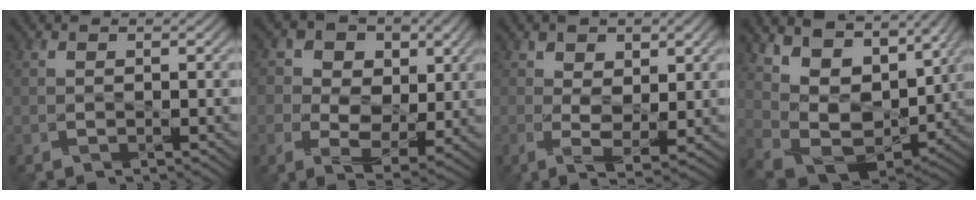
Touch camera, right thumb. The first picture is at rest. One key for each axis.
{"total": 7.9, "fx": 1.3, "fy": 6.1, "fz": 4.8, "tx": -0.099, "ty": -0.001, "tz": 0.012}
{"total": 4.9, "fx": 1.4, "fy": 2.1, "fz": 4.2, "tx": -0.079, "ty": -0.008, "tz": 0.023}
{"total": 11.0, "fx": 4.5, "fy": 6.1, "fz": 8.0, "tx": -0.167, "ty": -0.006, "tz": 0.087}